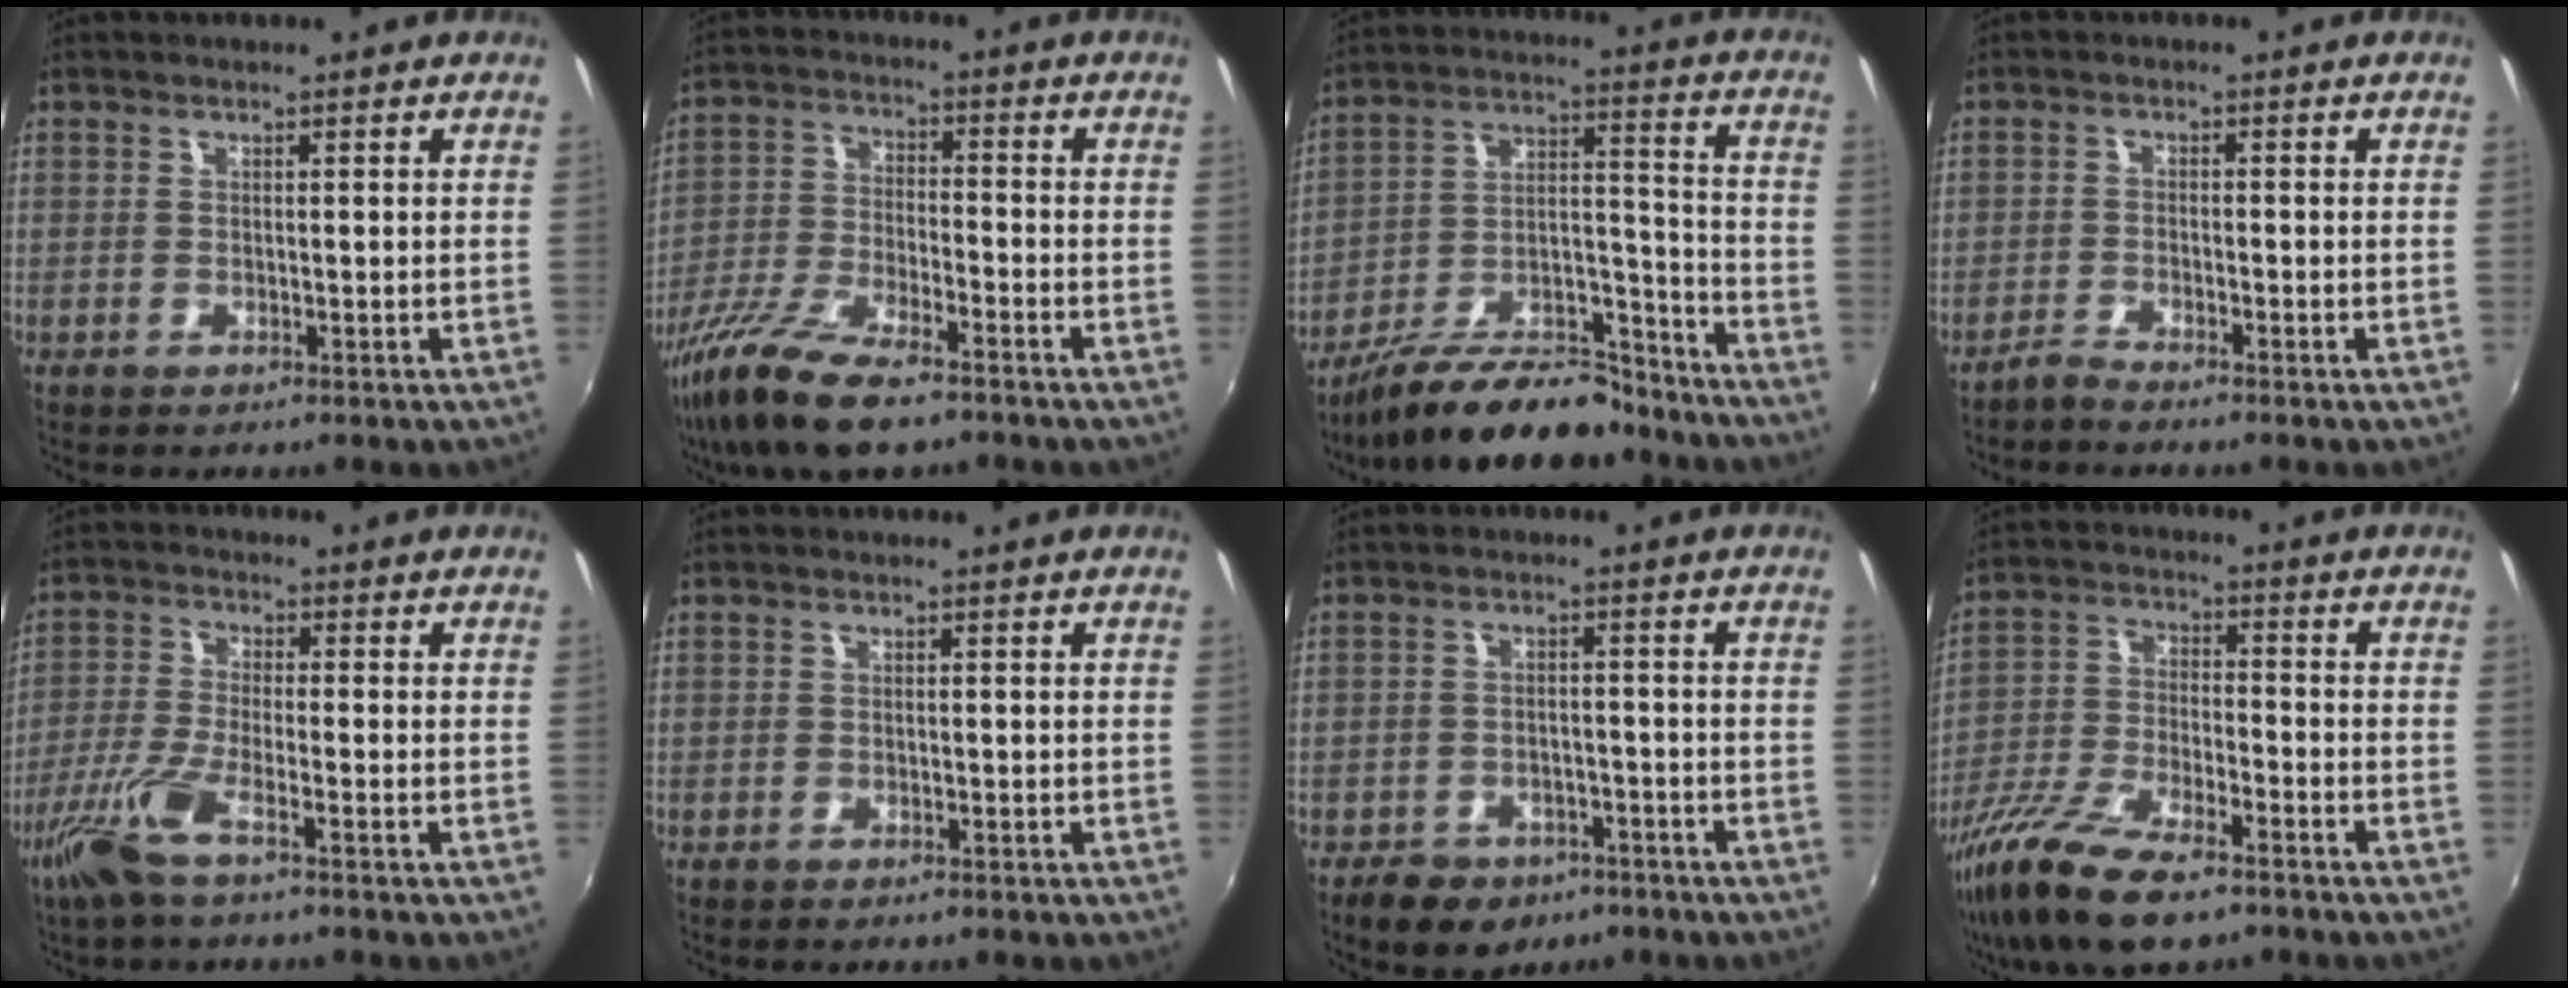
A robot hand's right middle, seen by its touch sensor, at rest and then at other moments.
{"total": 14.1, "force": [-10.2, 3.8, 9.0], "torque": [-0.194, -0.032, -0.196]}
{"total": 20.2, "force": [-16.3, 6.2, 10.1], "torque": [-0.176, 0.010, -0.252]}
{"total": 2.2, "force": [-2.1, -0.2, 0.4], "torque": [-0.020, -0.003, -0.044]}
{"total": 8.0, "force": [-5.0, 1.2, 6.1], "torque": [-0.142, -0.012, -0.102]}
{"total": 0.7, "force": [-0.6, 0.2, 0.2], "torque": [-0.008, 0.000, -0.009]}
{"total": 9.2, "force": [-6.2, 5.6, 3.7], "torque": [-0.092, 0.005, -0.081]}
{"total": 16.0, "force": [-11.2, 5.0, 10.2], "torque": [-0.218, -0.036, -0.211]}